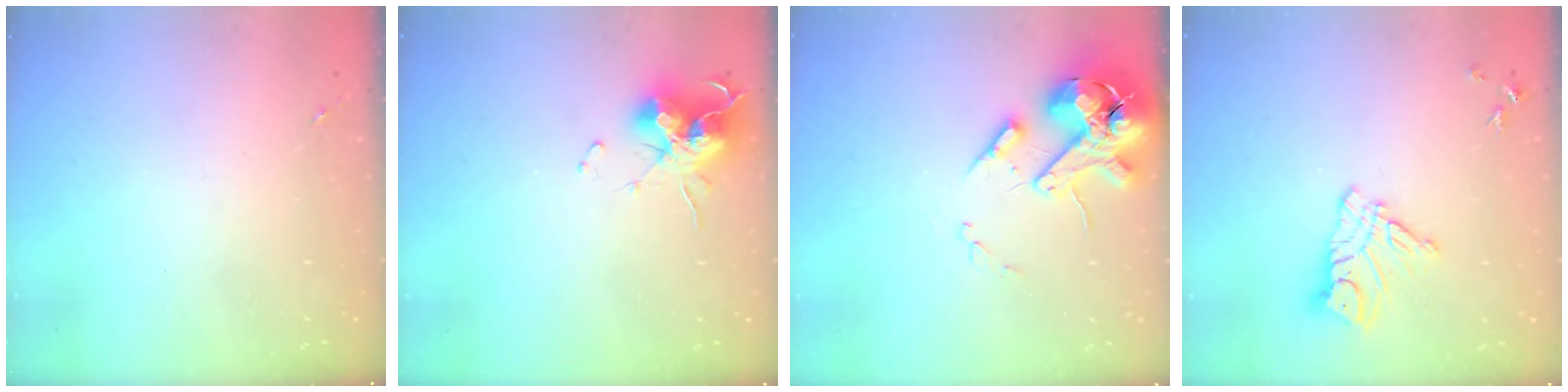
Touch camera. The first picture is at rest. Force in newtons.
{"total": 14.4, "press": 14.4, "slide": 0.6}
{"total": 17.1, "press": 16.8, "slide": 2.7}
{"total": 11.1, "press": 11.1, "slide": 1.0}